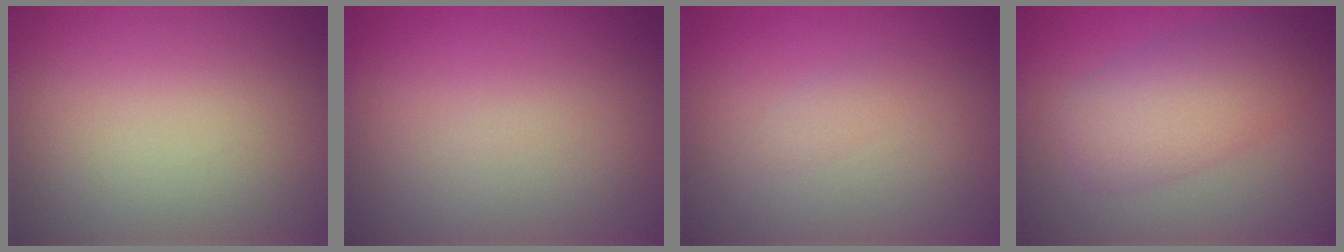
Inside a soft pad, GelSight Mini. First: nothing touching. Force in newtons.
{"total": 0.0}
{"total": 0.8, "press": 0.8, "slide": 0.1}
{"total": 5.7, "press": 5.7, "slide": 0.1}